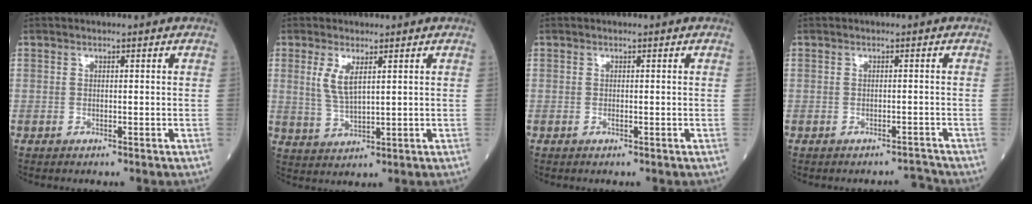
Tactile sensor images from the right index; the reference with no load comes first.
{"total": 4.5, "force": [1.8, 1.2, 3.9], "torque": [-0.088, -0.004, 0.043]}
{"total": 0.0}
{"total": 1.3, "force": [-1.3, -0.1, -0.3], "torque": [0.009, -0.006, -0.014]}